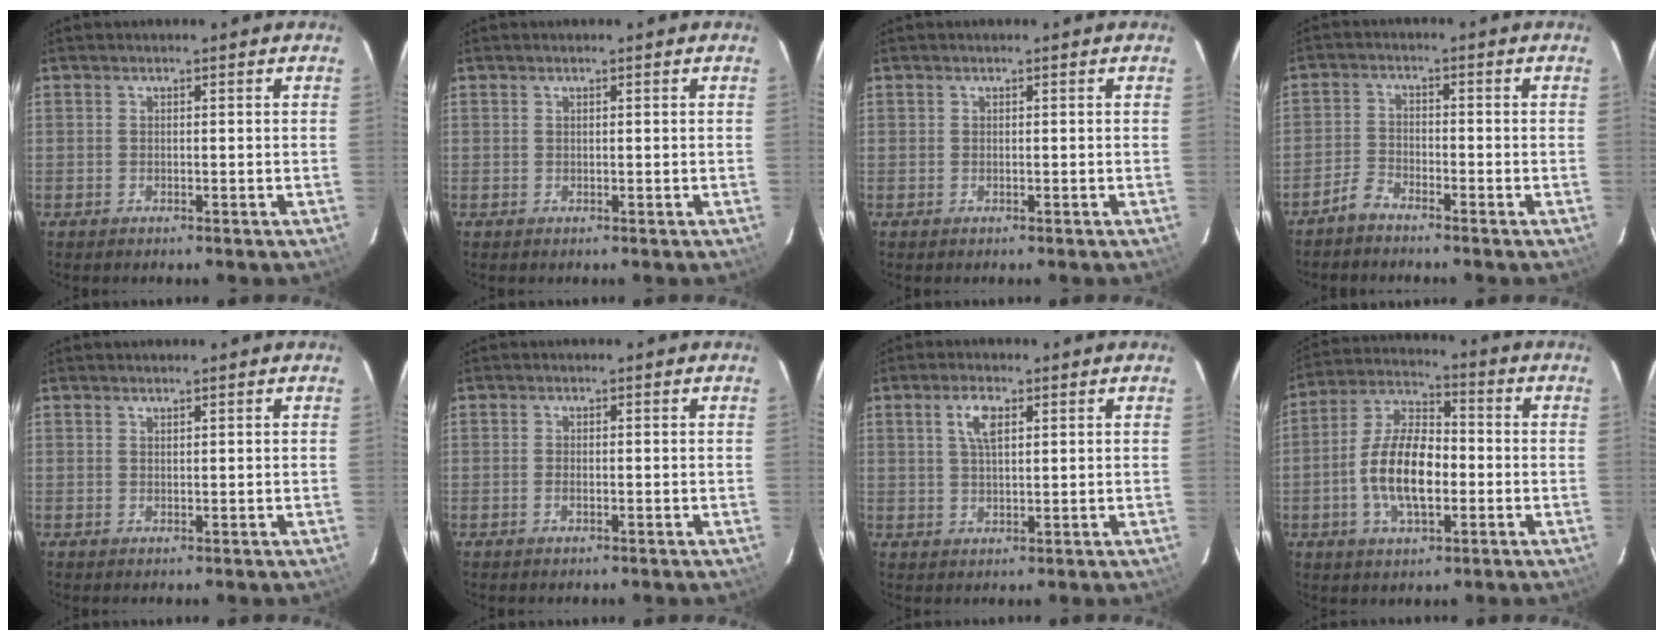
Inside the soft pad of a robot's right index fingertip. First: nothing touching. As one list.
[{"total": 0.0}, {"total": 0.0}, {"total": 3.2, "force": [-2.8, 1.0, 0.9], "torque": [-0.031, 0.008, -0.060]}, {"total": 0.5, "force": [0.5, 0.1, 0.1], "torque": [-0.002, 0.002, 0.011]}, {"total": 1.0, "force": [-0.5, 0.4, 0.8], "torque": [-0.018, 0.002, -0.010]}, {"total": 4.5, "force": [1.8, 1.8, 3.7], "torque": [-0.069, 0.008, 0.035]}, {"total": 12.8, "force": [-2.8, 6.0, 11.0], "torque": [-0.223, 0.013, -0.052]}]